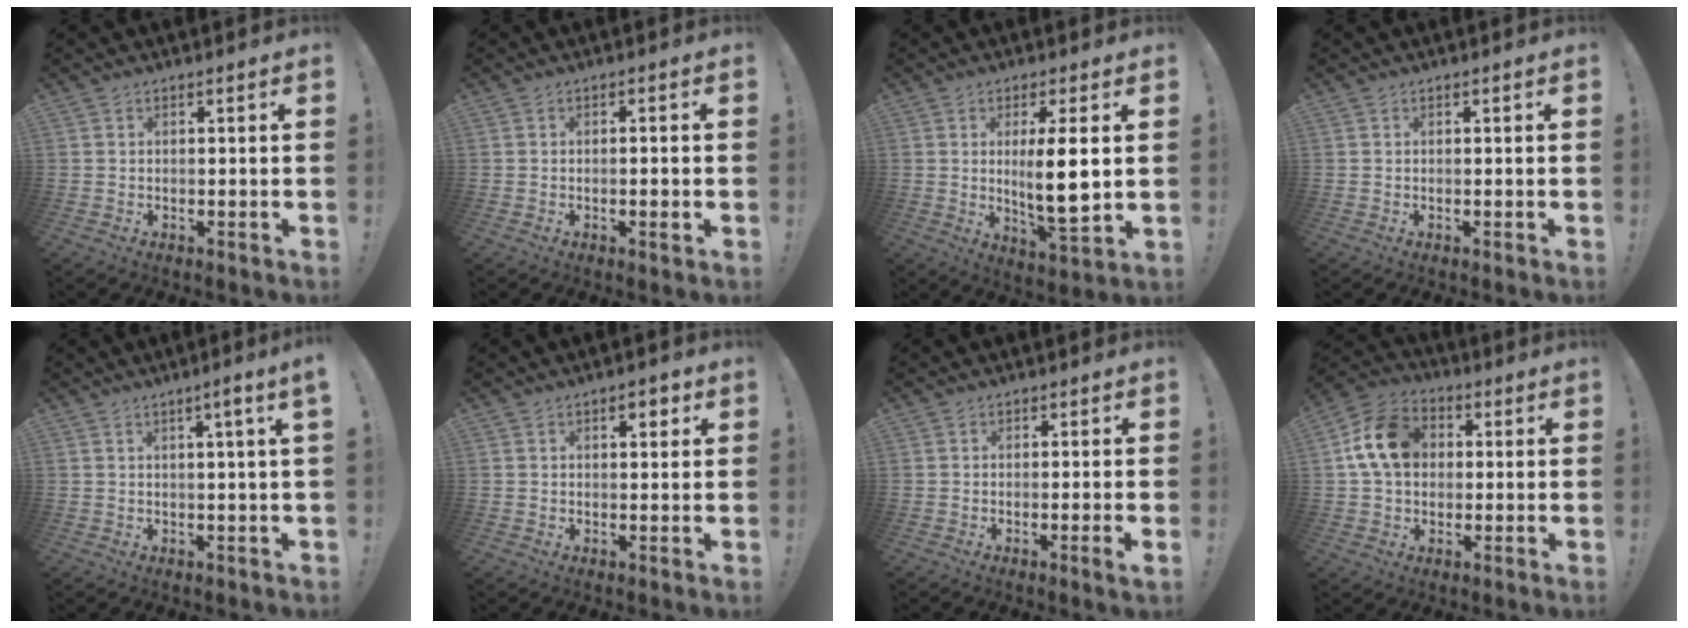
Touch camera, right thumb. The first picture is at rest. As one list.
[{"total": 2.1, "force": [-0.7, 0.3, 2.0], "torque": [-0.030, 0.001, -0.013]}, {"total": 10.9, "force": [1.3, 1.8, 10.6], "torque": [-0.188, -0.019, 0.014]}, {"total": 0.0}, {"total": 4.3, "force": [1.3, -0.7, 4.0], "torque": [-0.059, -0.008, 0.016]}, {"total": 3.2, "force": [1.4, 1.4, 2.4], "torque": [-0.020, -0.008, 0.017]}, {"total": 2.6, "force": [-0.7, -0.6, 2.4], "torque": [-0.047, -0.003, -0.012]}, {"total": 15.0, "force": [2.8, 11.7, 8.9], "torque": [-0.144, 0.010, 0.060]}]